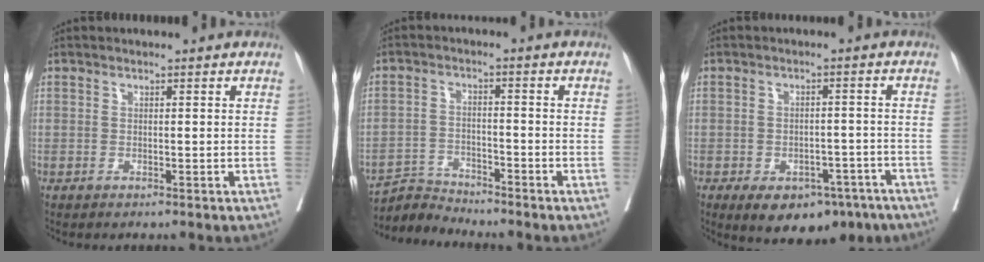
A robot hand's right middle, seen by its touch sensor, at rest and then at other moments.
{"total": 4.4, "force": [-4.2, -0.5, -1.4], "torque": [0.027, -0.005, -0.077]}
{"total": 11.8, "force": [-7.5, 6.7, 6.1], "torque": [-0.082, 0.014, -0.099]}